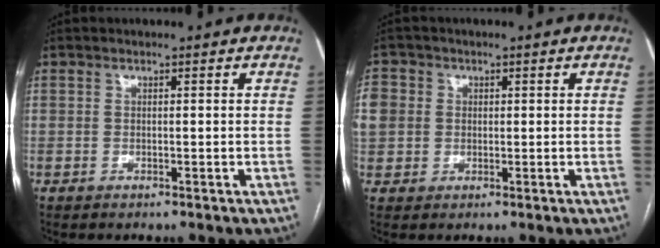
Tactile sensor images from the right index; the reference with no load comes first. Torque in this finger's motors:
{"motor_torque": [1.46, 0.08, 0.67, 0.15]}